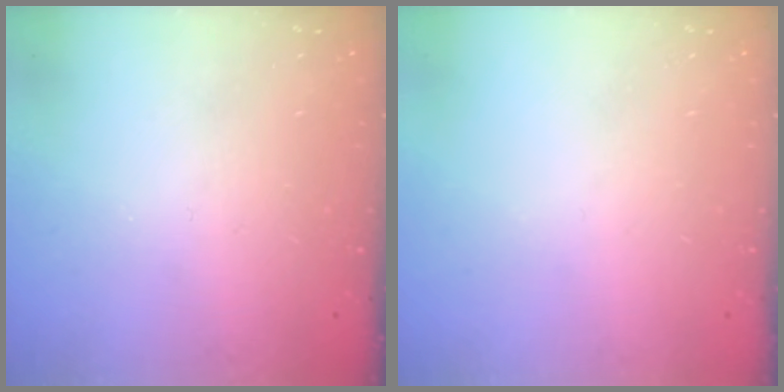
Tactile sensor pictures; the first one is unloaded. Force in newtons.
{"total": 0.0}